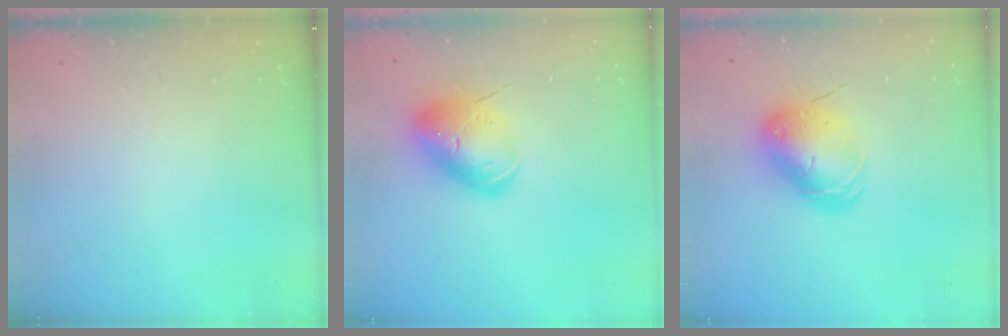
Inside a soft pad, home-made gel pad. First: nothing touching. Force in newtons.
{"total": 16.4, "press": 16.2, "slide": 2.8}
{"total": 11.2, "press": 11.0, "slide": 1.8}